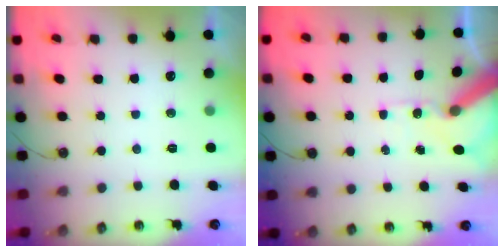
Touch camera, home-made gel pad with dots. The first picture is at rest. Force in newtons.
{"total": 10.8, "press": 10.7, "slide": 1.7}